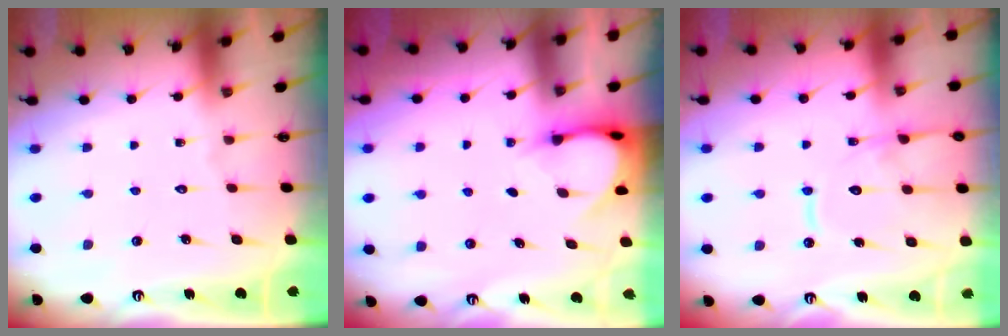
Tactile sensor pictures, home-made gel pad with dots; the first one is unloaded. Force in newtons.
{"total": 3.9, "press": 3.9, "slide": 0.3}
{"total": 13.1, "press": 13.1, "slide": 1.4}